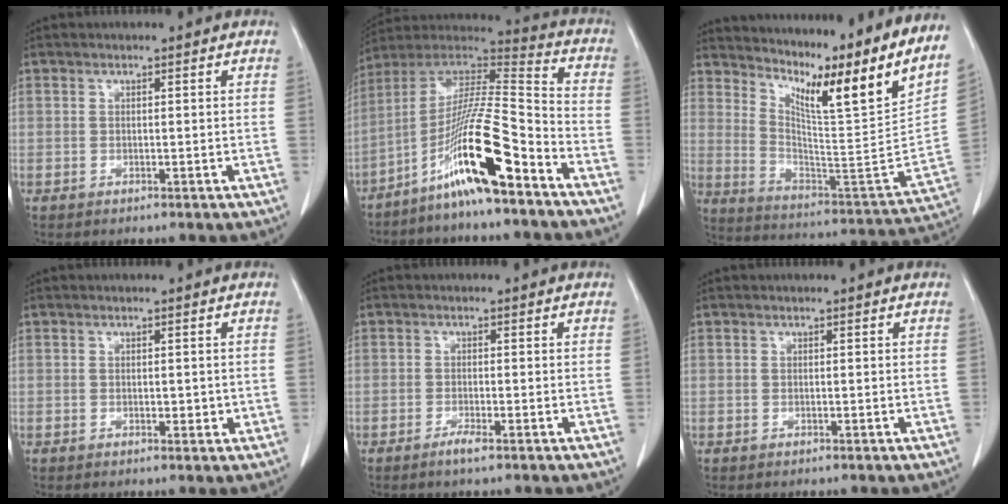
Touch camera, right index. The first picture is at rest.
{"total": 16.2, "force": [-9.4, 0.4, 13.2], "torque": [-0.253, -0.002, -0.174]}
{"total": 23.4, "force": [18.1, -0.6, 14.8], "torque": [-0.235, -0.077, 0.271]}
{"total": 1.4, "force": [0.0, 0.8, 1.2], "torque": [-0.016, -0.001, 0.002]}
{"total": 1.7, "force": [-1.1, 0.0, 1.3], "torque": [-0.025, -0.002, -0.023]}
{"total": 0.0}